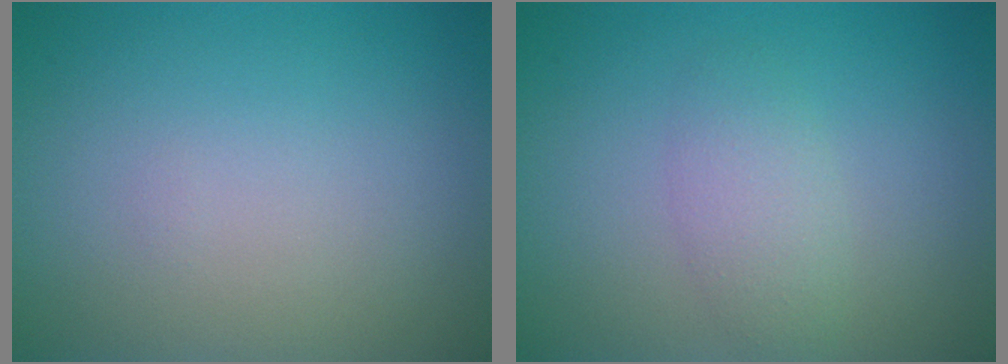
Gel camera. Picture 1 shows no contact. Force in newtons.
{"total": 1.5, "press": 1.5, "slide": 0.0}